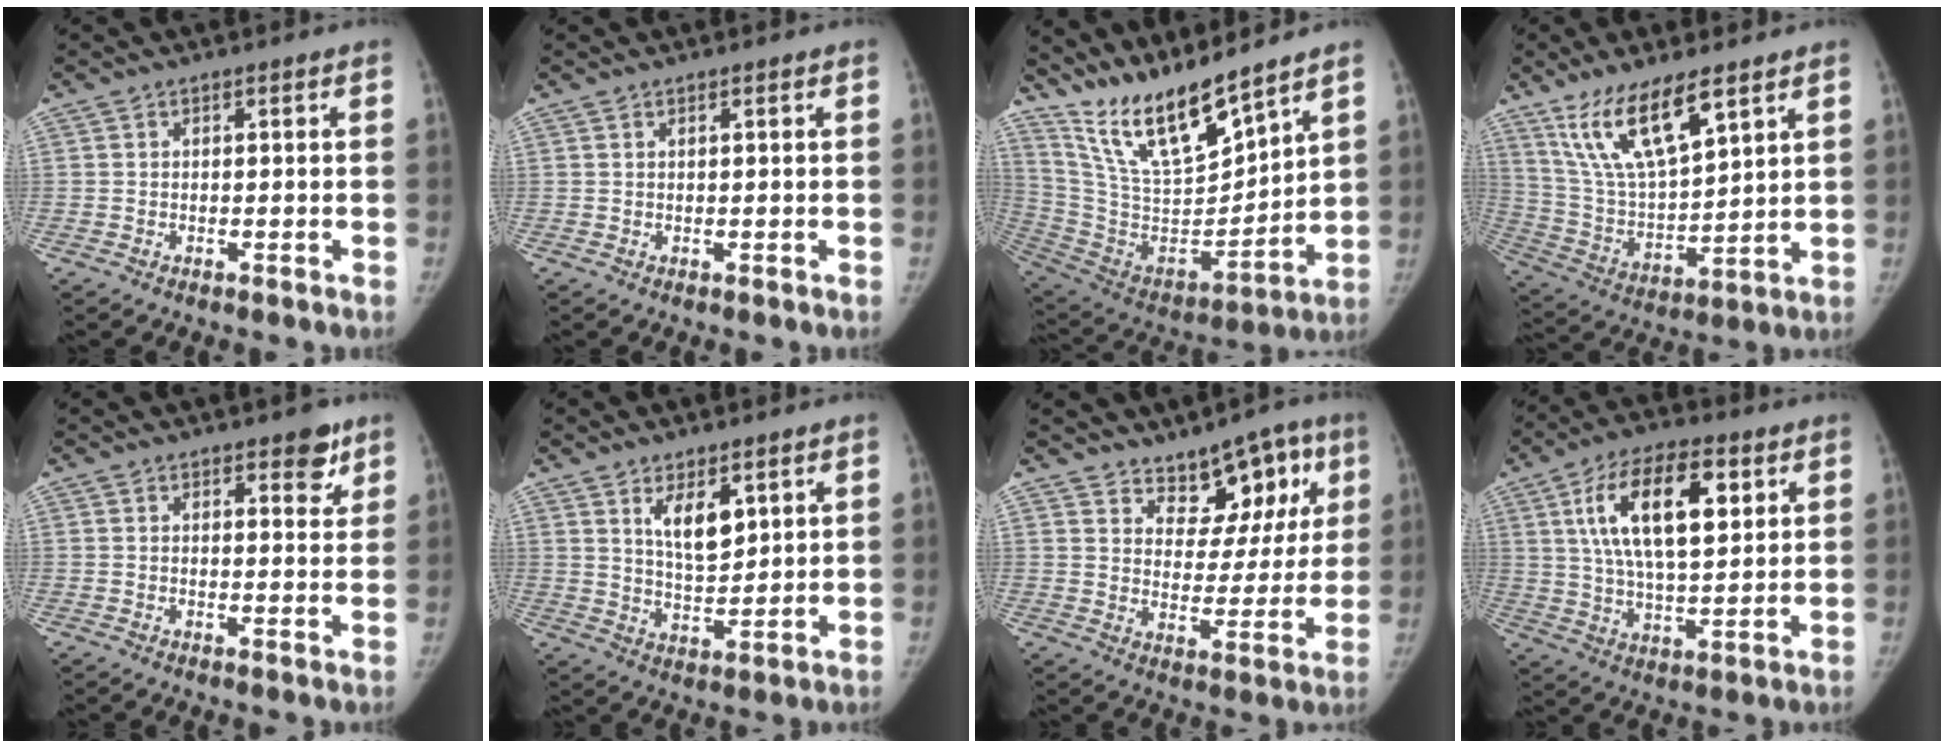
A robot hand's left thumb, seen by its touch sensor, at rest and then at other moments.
{"total": 0.0}
{"total": 17.5, "force": [14.6, 3.4, 9.0], "torque": [-0.137, -0.089, 0.290]}
{"total": 15.5, "force": [9.7, 4.9, 11.1], "torque": [-0.192, -0.044, 0.199]}
{"total": 4.5, "force": [2.9, 2.1, 2.8], "torque": [-0.010, -0.015, 0.034]}
{"total": 7.6, "force": [3.7, 3.5, 5.6], "torque": [-0.074, -0.034, 0.071]}
{"total": 10.9, "force": [6.7, 6.4, 5.7], "torque": [-0.023, -0.031, 0.100]}
{"total": 17.2, "force": [5.9, 7.8, 14.2], "torque": [-0.227, -0.008, 0.104]}